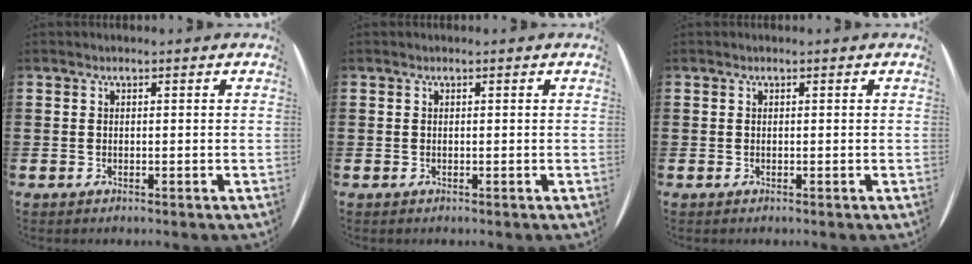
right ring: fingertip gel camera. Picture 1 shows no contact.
{"total": 0.0}
{"total": 0.0}